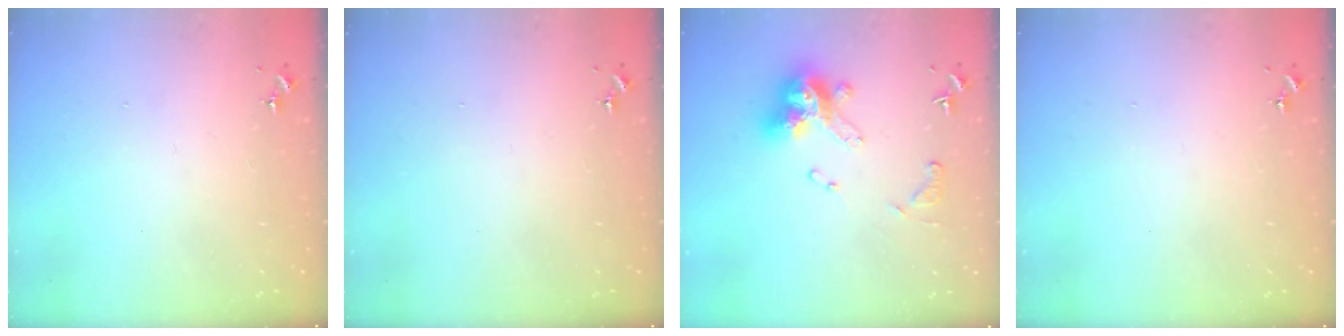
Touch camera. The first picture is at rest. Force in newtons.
{"total": 0.0}
{"total": 14.6, "press": 14.5, "slide": 1.5}
{"total": 0.0}